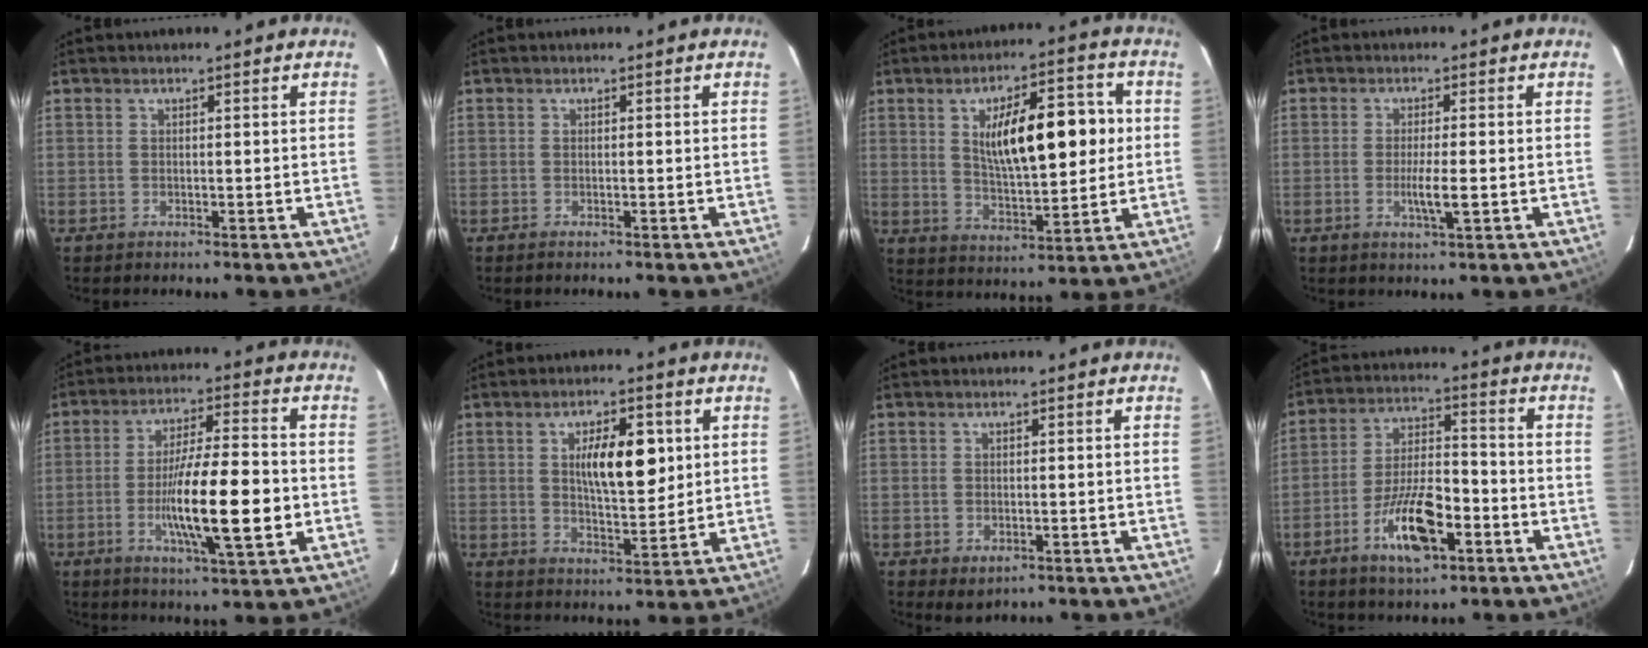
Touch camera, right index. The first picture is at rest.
{"total": 0.6, "force": [-0.5, 0.0, 0.3], "torque": [-0.008, -0.002, -0.009]}
{"total": 14.3, "force": [2.6, 4.3, 13.4], "torque": [-0.212, 0.018, 0.046]}
{"total": 3.7, "force": [-0.8, 0.0, 3.6], "torque": [-0.068, -0.007, -0.014]}
{"total": 14.0, "force": [-2.8, 1.5, 13.6], "torque": [-0.235, -0.007, -0.048]}
{"total": 9.1, "force": [2.3, 3.0, 8.3], "torque": [-0.135, 0.005, 0.044]}
{"total": 2.2, "force": [-1.0, 1.4, 1.3], "torque": [-0.021, -0.003, -0.001]}
{"total": 11.7, "force": [-5.4, 3.8, 9.7], "torque": [-0.188, 0.002, -0.093]}